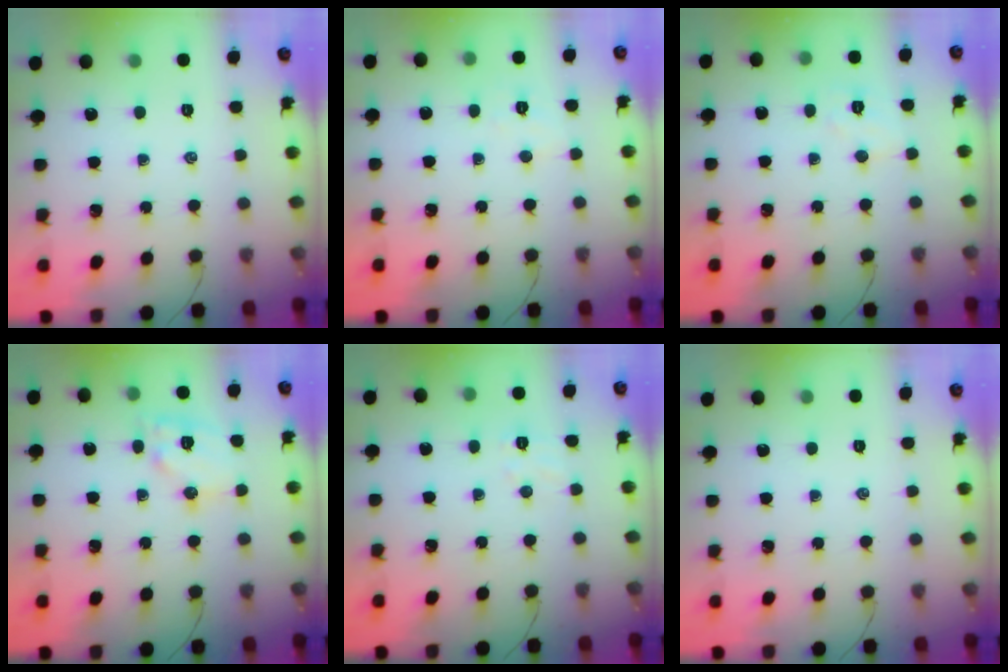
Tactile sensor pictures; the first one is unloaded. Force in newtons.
{"total": 3.8, "press": 3.7, "slide": 0.9}
{"total": 5.9, "press": 5.8, "slide": 1.1}
{"total": 11.9, "press": 11.9, "slide": 0.9}
{"total": 3.5, "press": 3.3, "slide": 1.0}
{"total": 0.0}